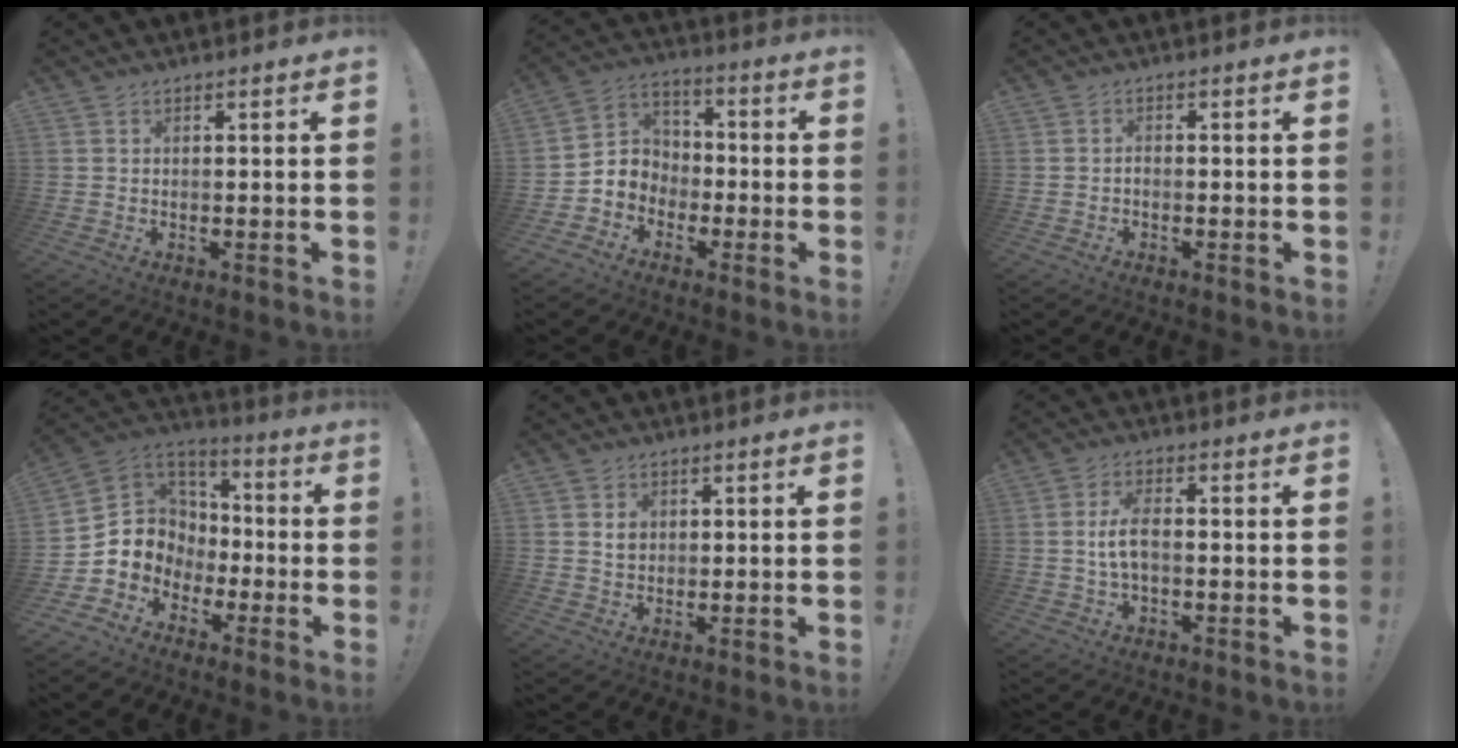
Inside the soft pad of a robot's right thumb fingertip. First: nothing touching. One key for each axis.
{"total": 7.3, "fx": -3.9, "fy": 6.1, "fz": 0.9, "tx": -0.025, "ty": 0.021, "tz": -0.068}
{"total": 0.8, "fx": -0.6, "fy": 0.5, "fz": 0.2, "tx": -0.010, "ty": 0.005, "tz": -0.010}
{"total": 9.6, "fx": -2.5, "fy": 9.1, "fz": 1.8, "tx": -0.039, "ty": 0.005, "tz": -0.027}
{"total": 3.5, "fx": 1.1, "fy": 3.1, "fz": 1.4, "tx": -0.008, "ty": -0.004, "tz": 0.016}
{"total": 6.5, "fx": -0.5, "fy": 2.8, "fz": 5.9, "tx": -0.129, "ty": 0.005, "tz": -0.009}